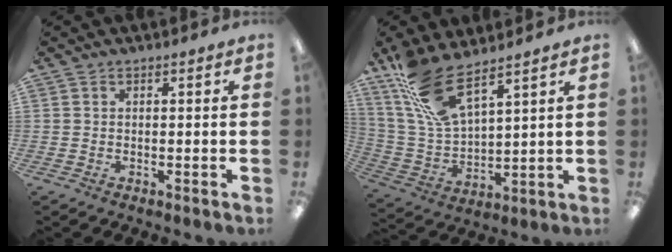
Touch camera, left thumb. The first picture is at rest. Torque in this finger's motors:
{"motor_torque": [1.14, 1.15, 1.44, -1.33, 0.37]}